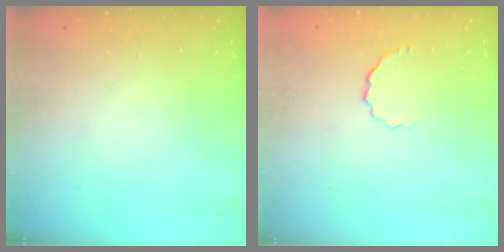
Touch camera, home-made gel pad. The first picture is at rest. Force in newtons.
{"total": 3.7, "press": 3.5, "slide": 1.2}